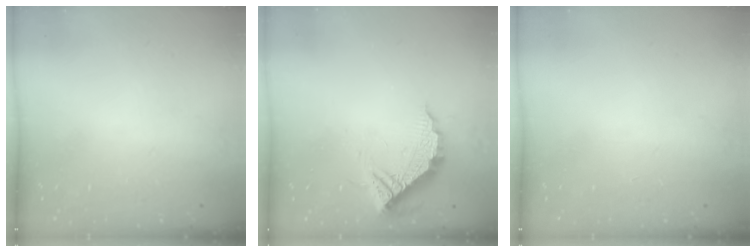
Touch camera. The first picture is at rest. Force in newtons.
{"total": 12.0, "press": 12.0, "slide": 0.8}
{"total": 0.0}